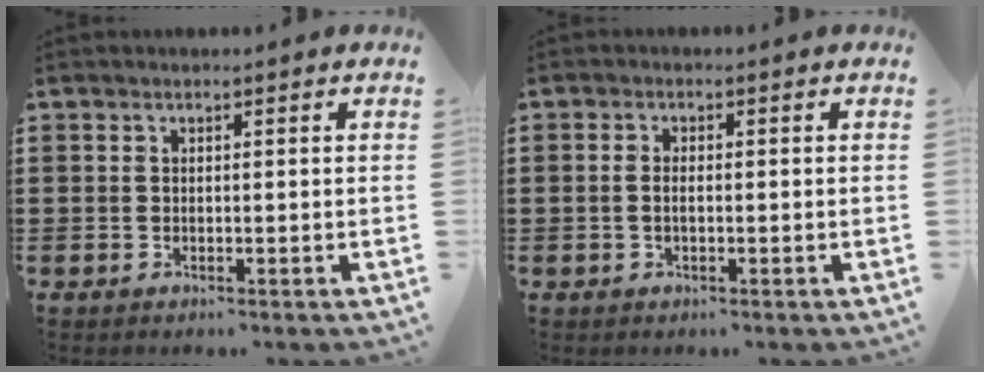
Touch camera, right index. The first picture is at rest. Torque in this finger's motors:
{"motor_torque": [-0.80, 1.14, -0.03, 0.00]}